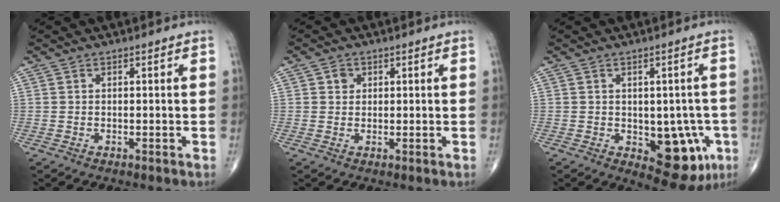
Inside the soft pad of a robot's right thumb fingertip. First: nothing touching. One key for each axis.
{"total": 1.8, "fx": 0.6, "fy": 1.6, "fz": 0.5, "tx": 0.001, "ty": -0.001, "tz": 0.006}
{"total": 11.0, "fx": -3.2, "fy": 6.1, "fz": 8.6, "tx": -0.056, "ty": 0.001, "tz": -0.028}